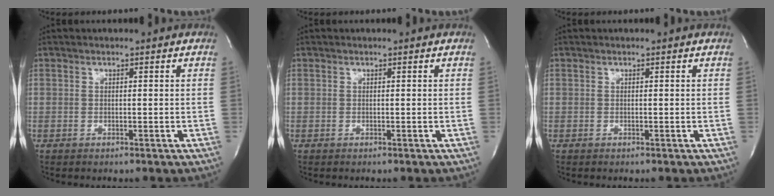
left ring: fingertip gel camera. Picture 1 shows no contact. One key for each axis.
{"total": 0.0}
{"total": 0.0}